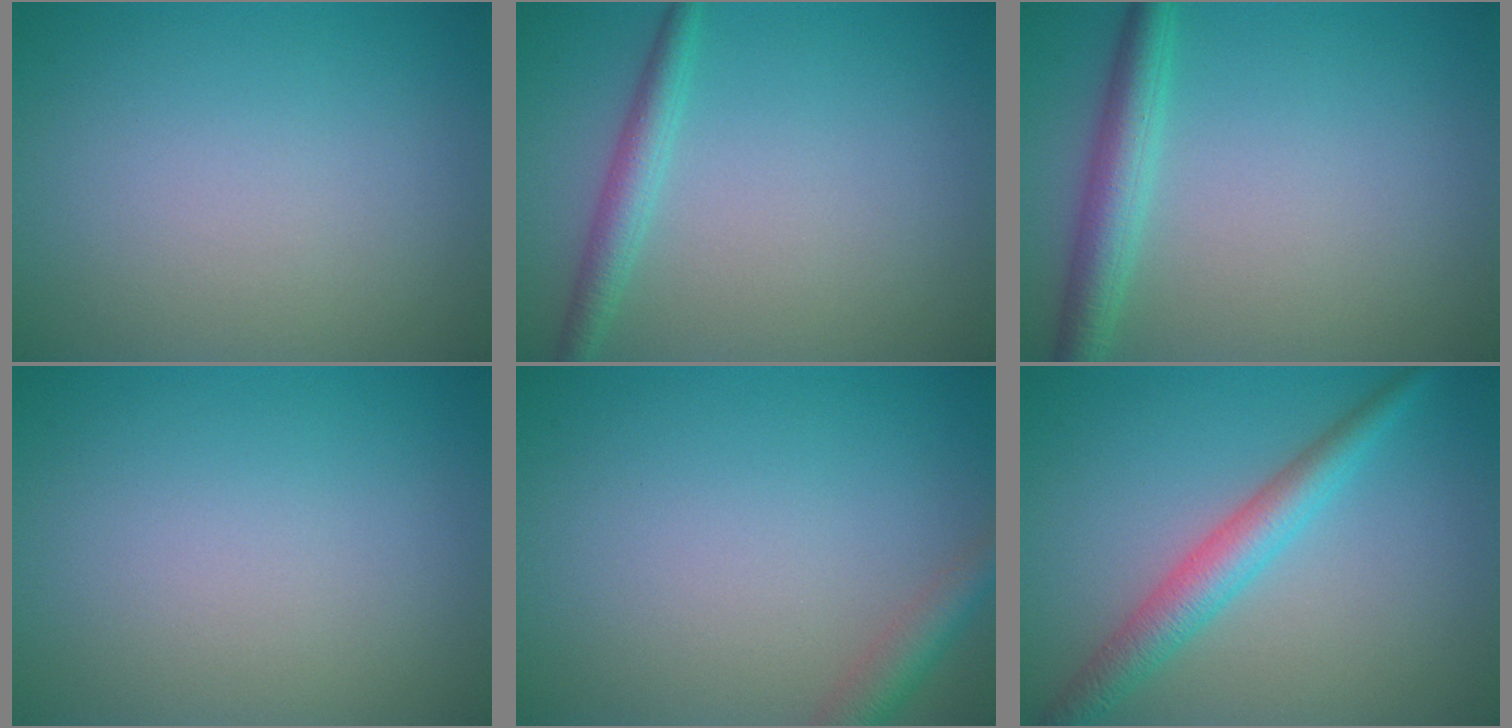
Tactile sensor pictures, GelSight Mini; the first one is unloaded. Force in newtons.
{"total": 2.3, "press": 2.3, "slide": 0.1}
{"total": 3.5, "press": 3.5, "slide": 0.1}
{"total": 0.0}
{"total": 2.4, "press": 2.4, "slide": 0.2}
{"total": 3.9, "press": 3.9, "slide": 0.2}